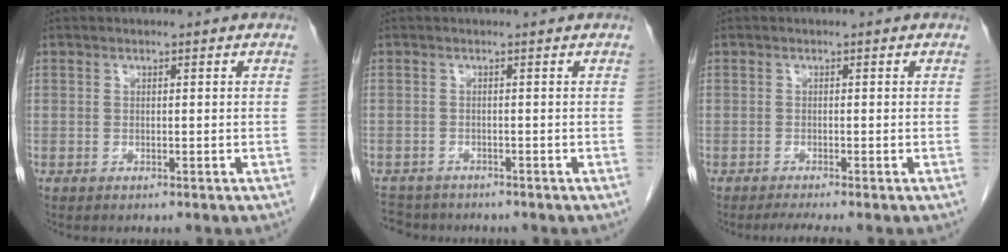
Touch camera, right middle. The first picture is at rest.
{"total": 4.6, "force": [-3.6, 2.1, 1.8], "torque": [-0.028, 0.018, -0.050]}
{"total": 2.3, "force": [-1.9, -0.4, 1.3], "torque": [-0.025, -0.007, -0.036]}